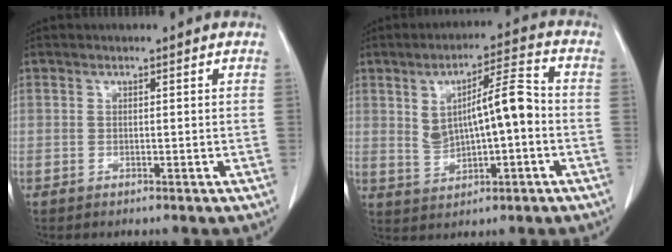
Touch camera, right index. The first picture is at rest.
{"total": 9.2, "force": [0.5, 2.4, 8.9], "torque": [-0.147, 0.019, 0.013]}